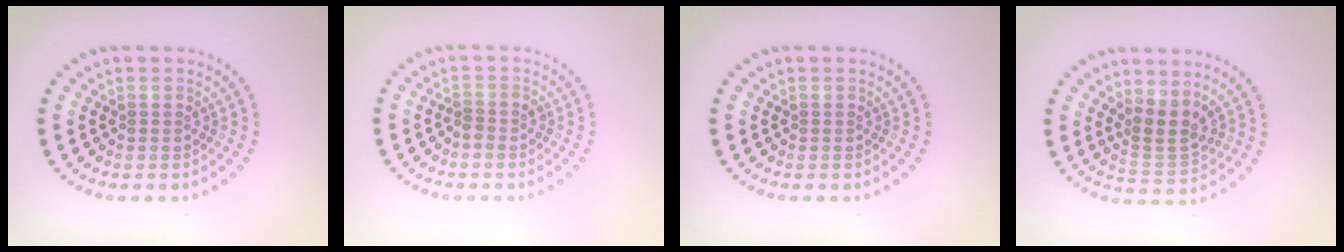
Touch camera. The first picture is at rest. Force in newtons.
{"total": 1.1, "press": 0.9, "slide": 0.7}
{"total": 0.0}
{"total": 2.8, "press": 2.1, "slide": 1.8}